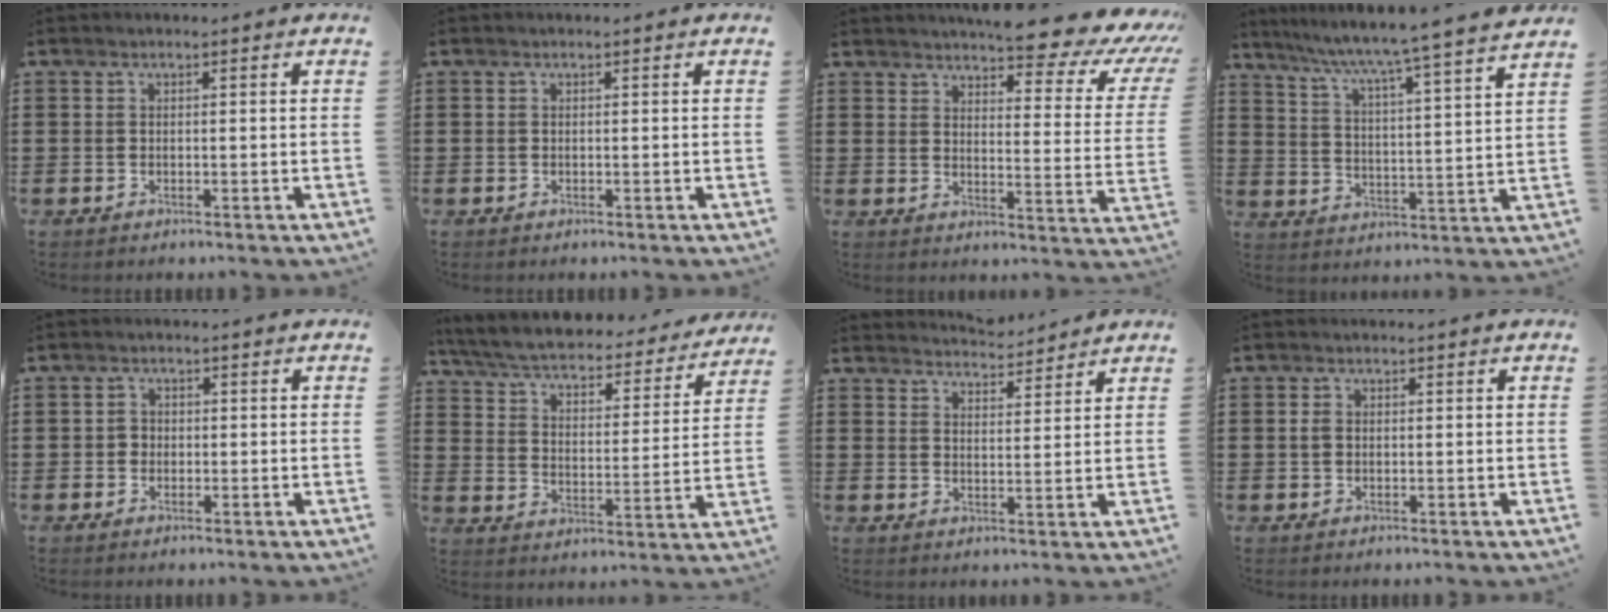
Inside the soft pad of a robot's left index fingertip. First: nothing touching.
{"total": 0.0}
{"total": 7.7, "force": [6.9, 0.6, 3.4], "torque": [-0.065, -0.054, 0.115]}
{"total": 5.4, "force": [4.6, -1.4, 2.5], "torque": [-0.069, -0.046, 0.065]}
{"total": 1.4, "force": [-0.1, 1.3, 0.4], "torque": [-0.012, 0.005, -0.004]}
{"total": 4.9, "force": [4.6, 0.5, 1.7], "torque": [-0.058, -0.035, 0.073]}
{"total": 3.7, "force": [3.7, 0.2, 0.1], "torque": [-0.014, -0.016, 0.068]}
{"total": 1.2, "force": [0.1, 1.0, 0.8], "torque": [-0.018, 0.007, 0.000]}